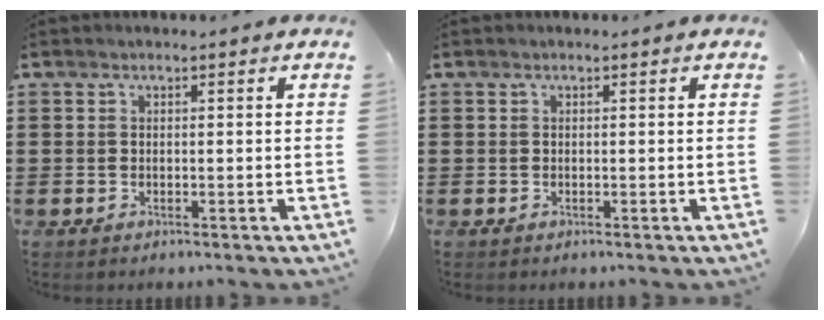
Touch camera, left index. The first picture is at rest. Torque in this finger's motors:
{"motor_torque": [-0.04, -0.02, 0.00, 0.00]}